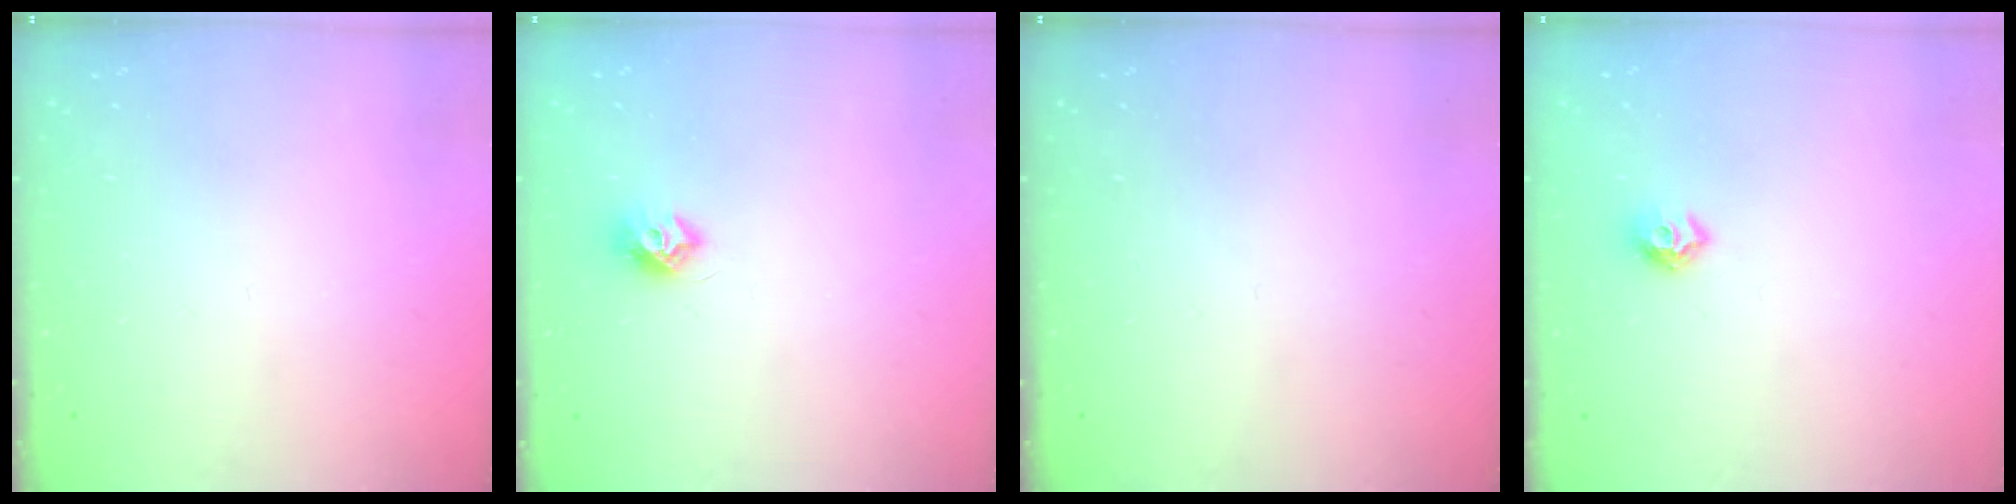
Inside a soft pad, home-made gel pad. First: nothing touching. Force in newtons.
{"total": 7.3, "press": 7.3, "slide": 0.3}
{"total": 0.0}
{"total": 6.9, "press": 6.8, "slide": 0.9}